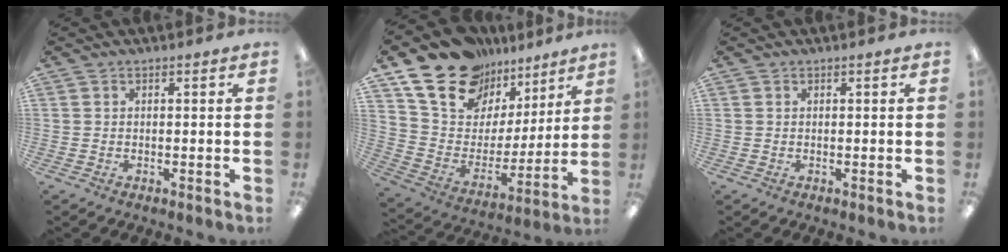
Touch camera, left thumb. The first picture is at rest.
{"total": 18.7, "force": [13.8, 11.2, 5.8], "torque": [-0.120, -0.097, 0.257]}
{"total": 0.0}